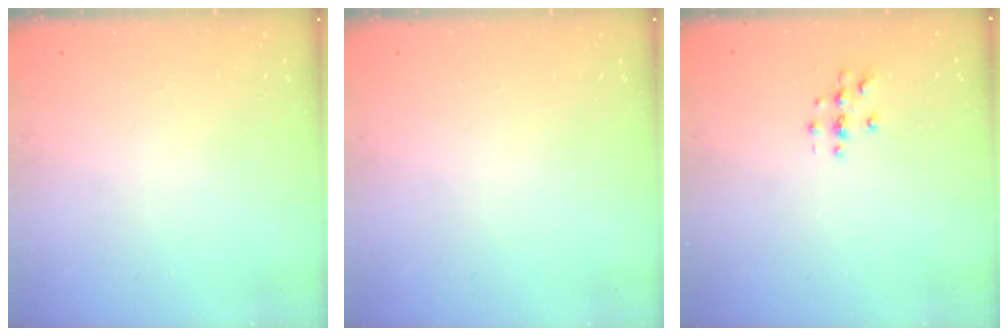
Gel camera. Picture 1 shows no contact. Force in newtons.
{"total": 0.0}
{"total": 2.7, "press": 2.7, "slide": 0.3}